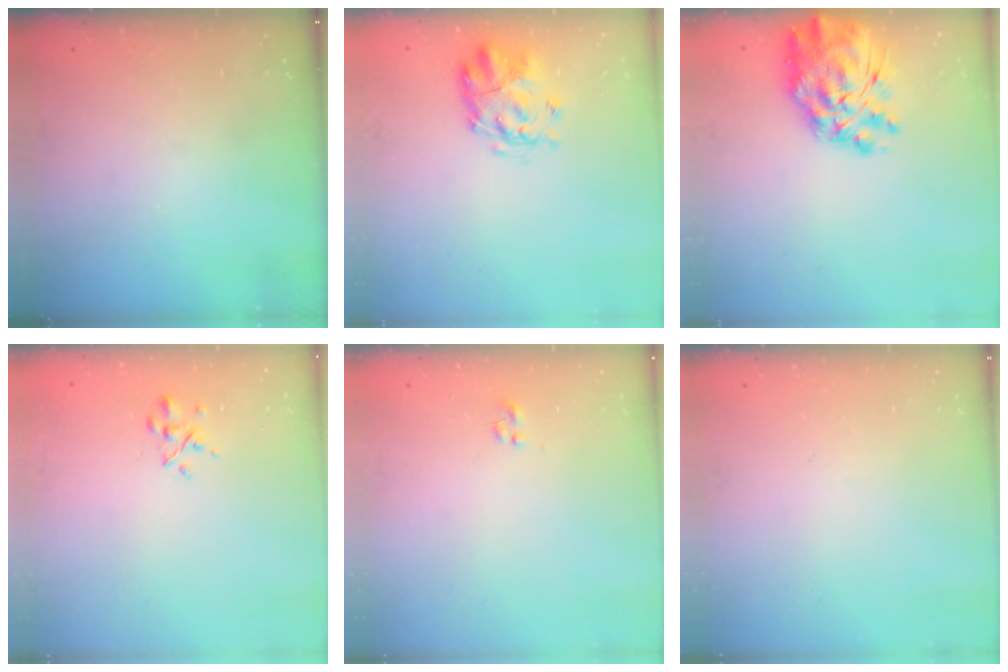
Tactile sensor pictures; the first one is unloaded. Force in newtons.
{"total": 3.8, "press": 3.4, "slide": 1.7}
{"total": 15.3, "press": 14.2, "slide": 5.7}
{"total": 2.7, "press": 2.6, "slide": 0.9}
{"total": 0.0}
{"total": 0.0}